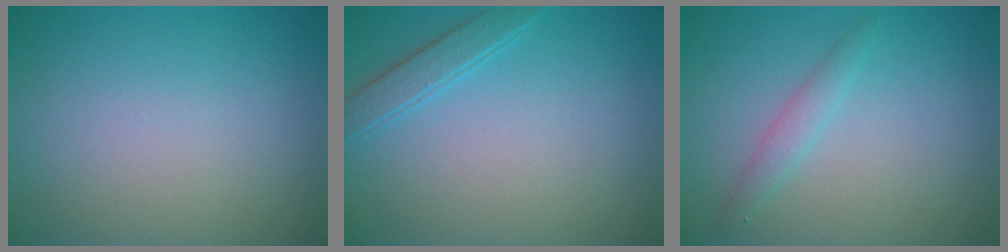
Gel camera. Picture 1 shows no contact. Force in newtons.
{"total": 1.9, "press": 1.9, "slide": 0.1}
{"total": 1.6, "press": 1.6, "slide": 0.1}